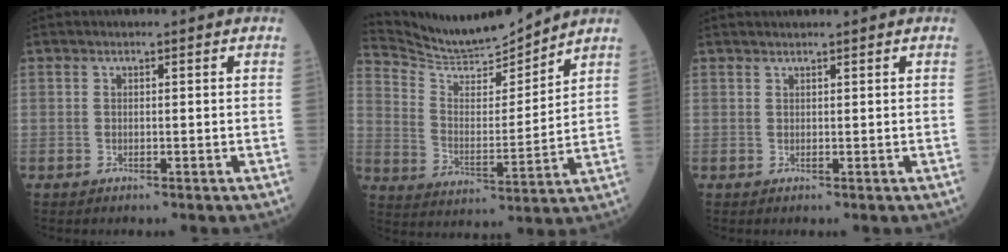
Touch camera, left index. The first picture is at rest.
{"total": 11.2, "force": [11.1, -0.1, 1.2], "torque": [-0.045, -0.006, 0.209]}
{"total": 0.8, "force": [0.8, 0.1, 0.1], "torque": [-0.006, 0.011, 0.018]}